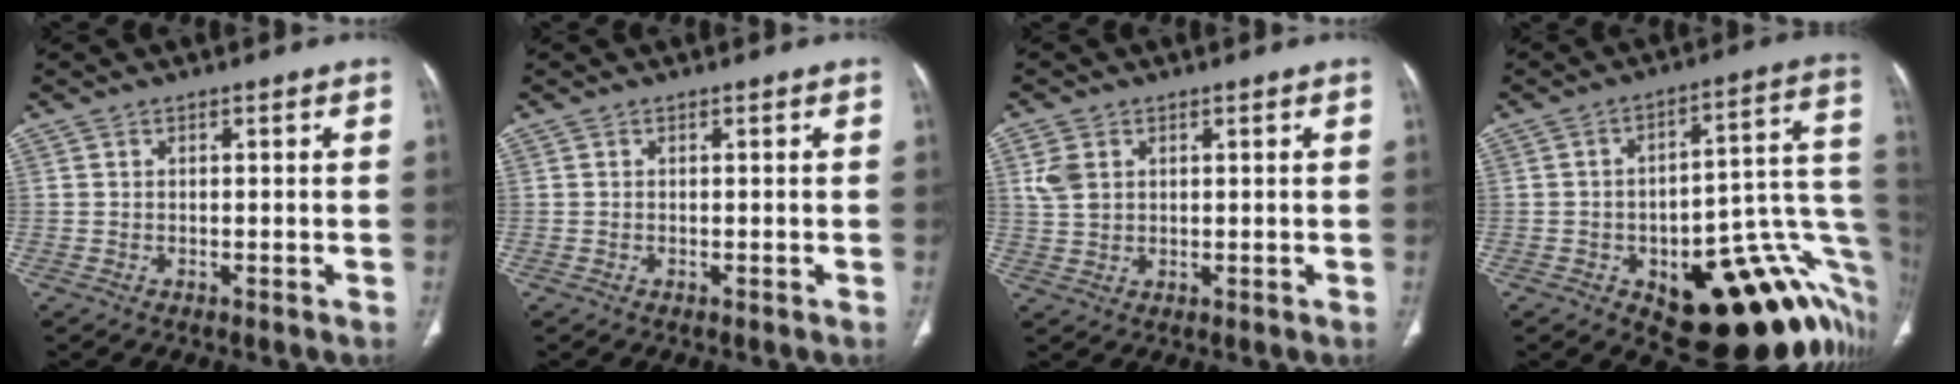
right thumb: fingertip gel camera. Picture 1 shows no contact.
{"total": 0.0}
{"total": 4.3, "force": [1.5, 3.1, 2.5], "torque": [-0.050, 0.000, 0.035]}
{"total": 26.9, "force": [-9.3, 11.6, 22.4], "torque": [-0.194, 0.061, -0.110]}